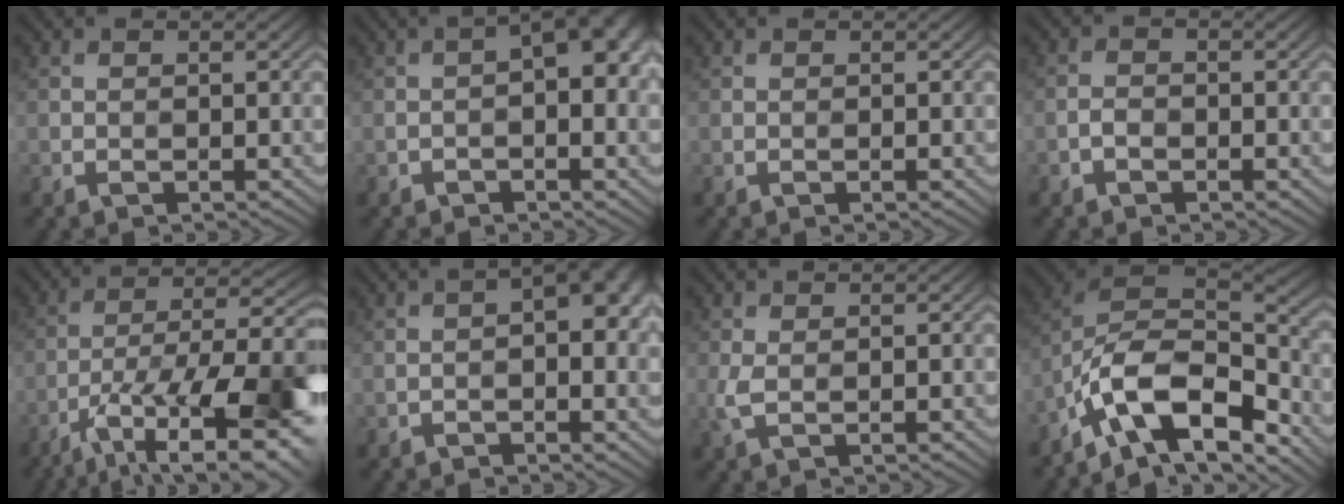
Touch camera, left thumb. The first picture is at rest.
{"total": 5.4, "force": [-0.4, 1.7, 5.1], "torque": [-0.071, 0.009, -0.002]}
{"total": 0.0}
{"total": 0.9, "force": [-0.7, 0.3, 0.4], "torque": [-0.014, -0.001, -0.016]}
{"total": 14.3, "force": [-6.0, 6.0, 11.5], "torque": [-0.210, -0.011, -0.087]}
{"total": 5.0, "force": [-0.1, 1.5, 4.7], "torque": [-0.067, 0.009, 0.002]}
{"total": 1.4, "force": [0.3, 0.4, 1.3], "torque": [-0.037, -0.006, 0.000]}
{"total": 13.1, "force": [-6.5, 6.6, 9.1], "torque": [-0.214, -0.002, -0.112]}